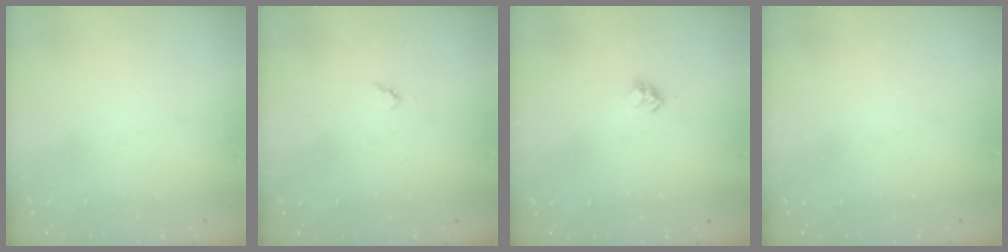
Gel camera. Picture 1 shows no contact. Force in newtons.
{"total": 3.0, "press": 3.0, "slide": 0.3}
{"total": 2.8, "press": 2.8, "slide": 0.4}
{"total": 0.0}